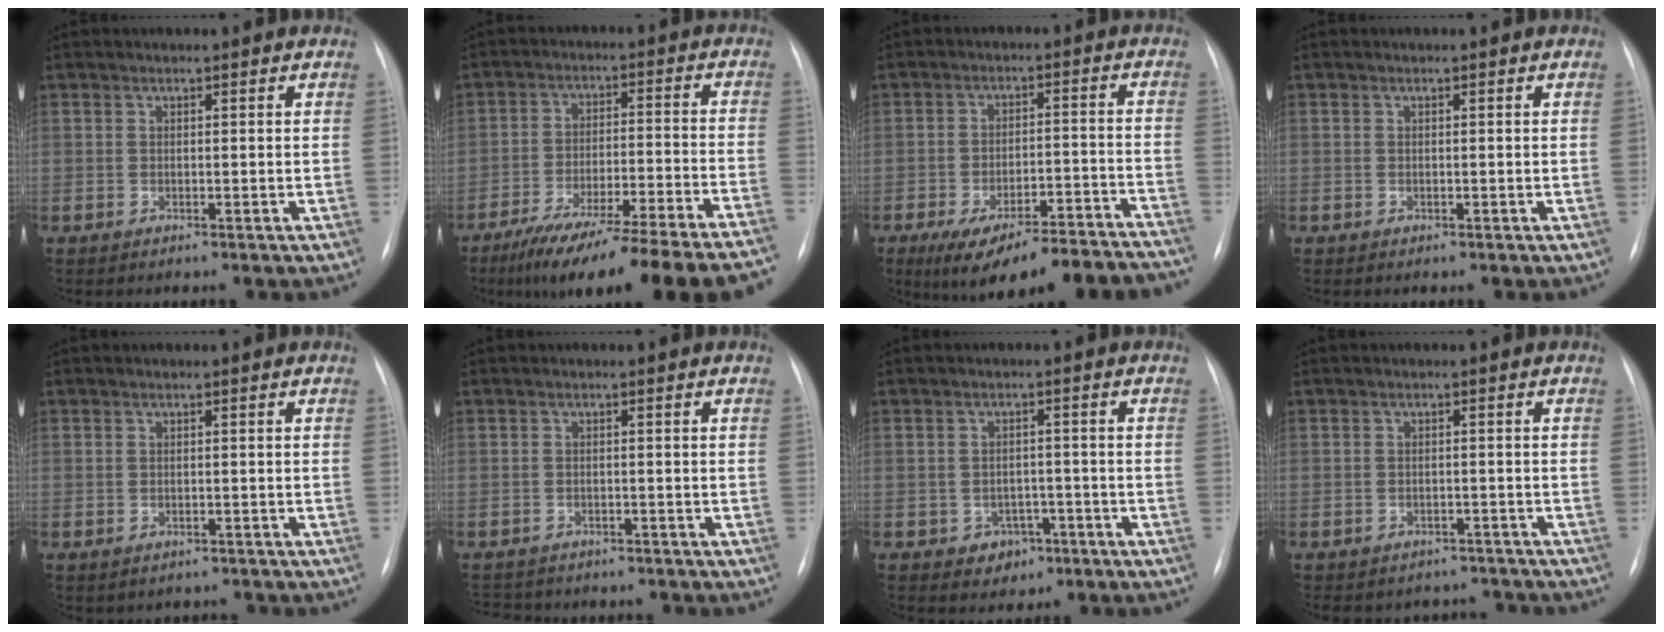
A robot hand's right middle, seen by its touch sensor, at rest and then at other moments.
{"total": 25.5, "force": [-21.1, 0.5, 14.4], "torque": [-0.152, -0.029, -0.306]}
{"total": 19.6, "force": [-16.8, 3.6, 9.3], "torque": [-0.096, 0.014, -0.232]}
{"total": 0.0}
{"total": 2.0, "force": [-1.7, 1.1, 0.2], "torque": [-0.006, 0.004, -0.019]}
{"total": 7.7, "force": [-6.8, 2.8, 2.2], "torque": [-0.039, 0.001, -0.086]}
{"total": 3.7, "force": [-1.9, 3.1, 1.1], "torque": [-0.006, 0.015, -0.015]}
{"total": 6.6, "force": [-5.9, 3.0, -0.3], "torque": [0.011, 0.018, -0.066]}